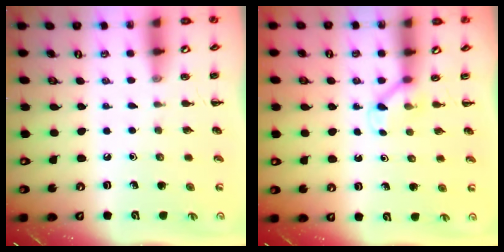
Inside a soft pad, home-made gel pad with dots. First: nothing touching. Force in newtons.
{"total": 3.5, "press": 3.4, "slide": 1.0}